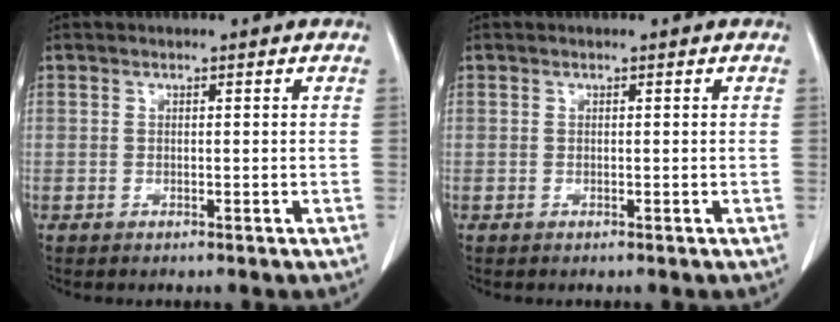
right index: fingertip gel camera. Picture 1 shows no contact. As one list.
[{"total": 0.0}]